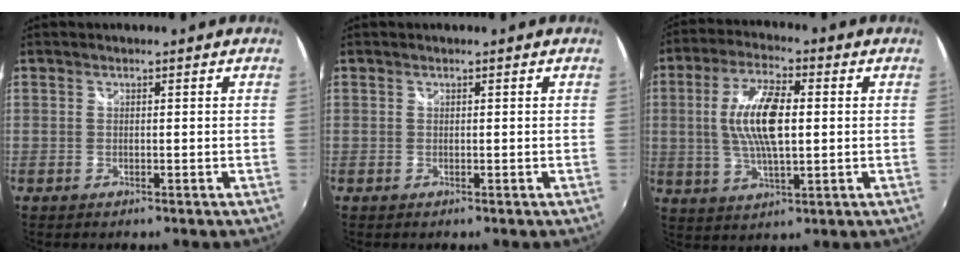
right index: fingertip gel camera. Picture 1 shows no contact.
{"total": 0.0}
{"total": 11.7, "force": [1.0, 4.2, 10.9], "torque": [-0.213, 0.006, 0.019]}